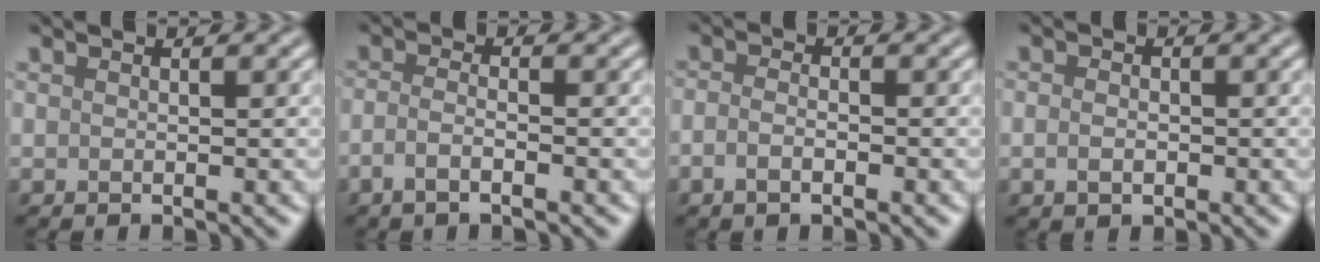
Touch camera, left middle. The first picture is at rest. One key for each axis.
{"total": 1.9, "fx": -1.1, "fy": 0.5, "fz": 1.5, "tx": -0.031, "ty": 0.000, "tz": -0.027}
{"total": 1.8, "fx": -0.8, "fy": 0.8, "fz": 1.4, "tx": -0.027, "ty": -0.001, "tz": -0.019}
{"total": 1.6, "fx": -0.4, "fy": 1.1, "fz": 1.1, "tx": -0.020, "ty": 0.001, "tz": -0.009}